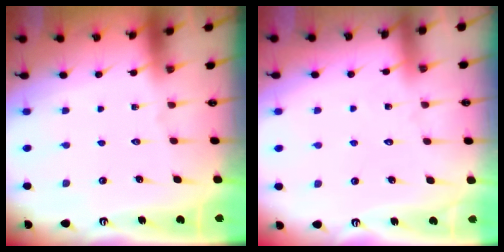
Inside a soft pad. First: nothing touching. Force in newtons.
{"total": 4.2, "press": 4.2, "slide": 0.4}